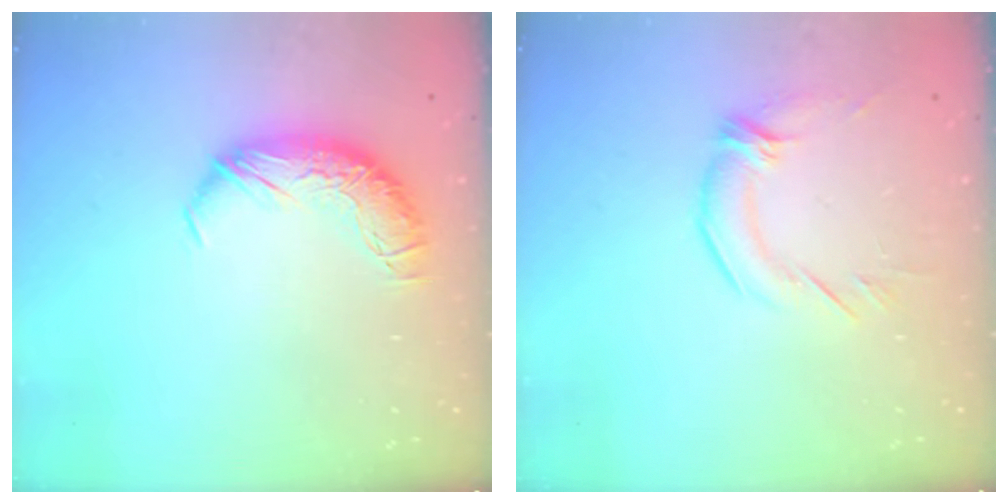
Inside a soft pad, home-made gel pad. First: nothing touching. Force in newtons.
{"total": 2.3, "press": 0.8, "slide": 2.1}